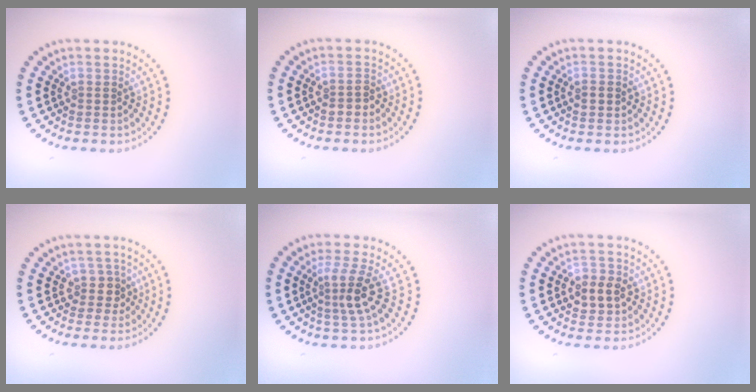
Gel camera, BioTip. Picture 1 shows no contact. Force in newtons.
{"total": 1.4, "press": 1.3, "slide": 0.5}
{"total": 1.4, "press": 1.4, "slide": 0.1}
{"total": 2.0, "press": 1.6, "slide": 1.2}
{"total": 3.1, "press": 2.2, "slide": 2.1}
{"total": 2.9, "press": 2.8, "slide": 0.5}